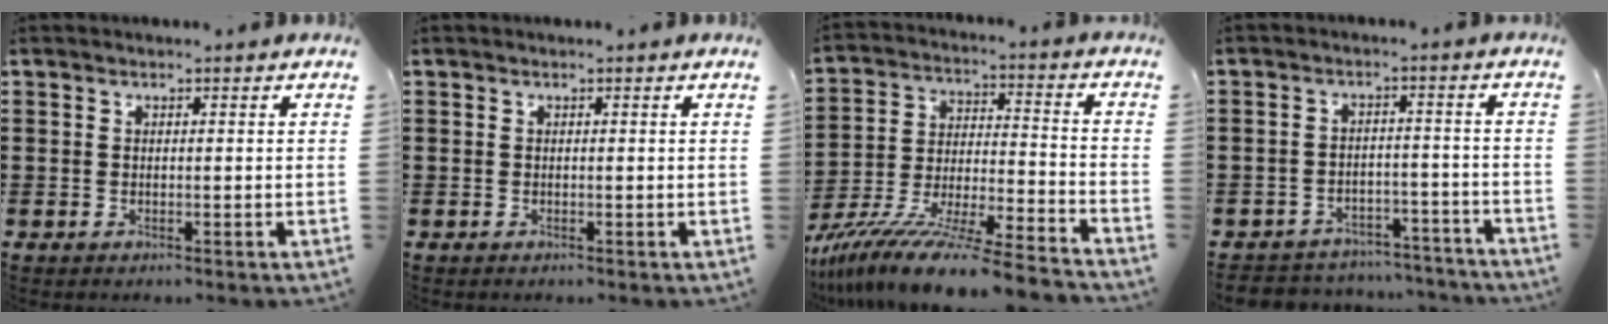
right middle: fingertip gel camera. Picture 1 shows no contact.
{"total": 0.0}
{"total": 12.2, "force": [-10.9, -0.5, 5.6], "torque": [-0.095, 0.011, -0.209]}
{"total": 4.2, "force": [-4.1, 0.7, -0.1], "torque": [-0.004, 0.007, -0.089]}